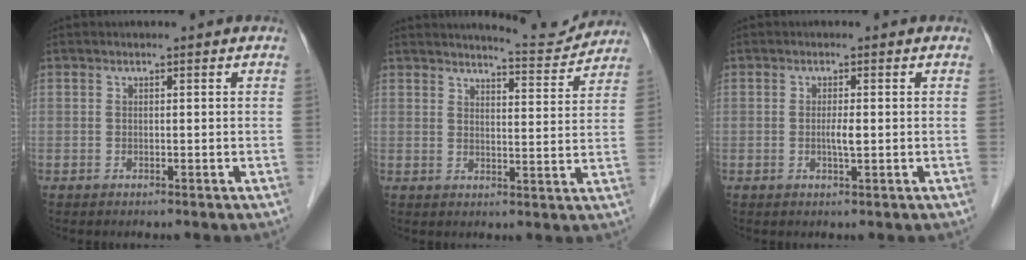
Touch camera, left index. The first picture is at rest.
{"total": 7.3, "force": [7.3, 0.1, 0.3], "torque": [-0.011, -0.015, 0.092]}
{"total": 1.7, "force": [-0.1, 0.2, 1.7], "torque": [-0.034, -0.001, -0.001]}